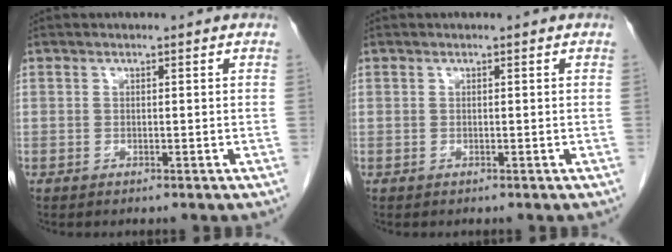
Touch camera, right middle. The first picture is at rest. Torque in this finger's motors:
{"motor_torque": [-0.15, -0.19, -0.05, -0.01]}